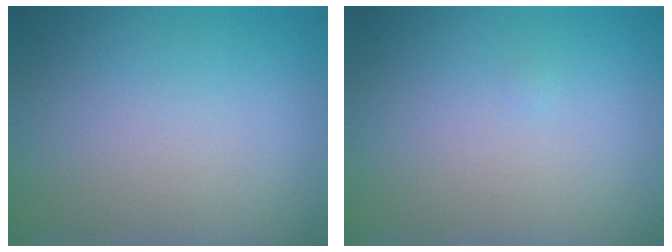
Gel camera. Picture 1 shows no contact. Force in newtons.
{"total": 0.0}